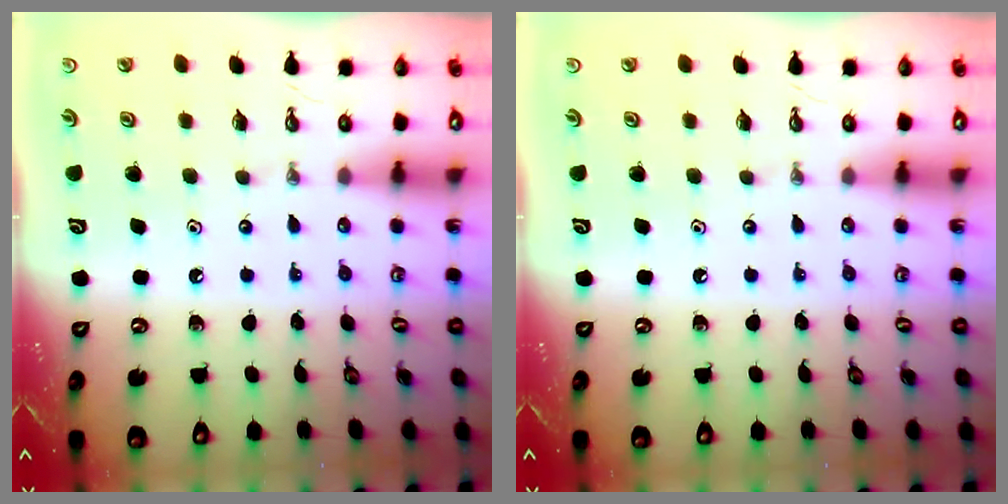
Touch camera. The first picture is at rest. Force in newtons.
{"total": 0.0}